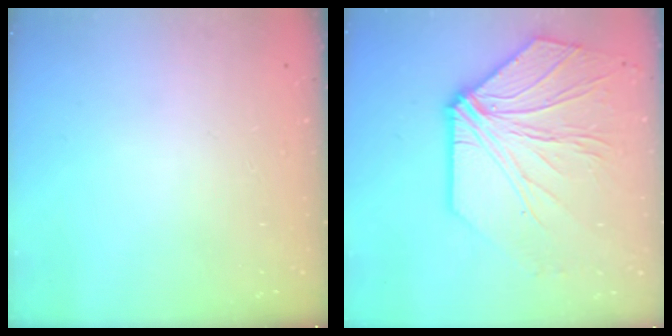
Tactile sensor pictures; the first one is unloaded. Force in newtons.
{"total": 13.5, "press": 13.4, "slide": 1.5}